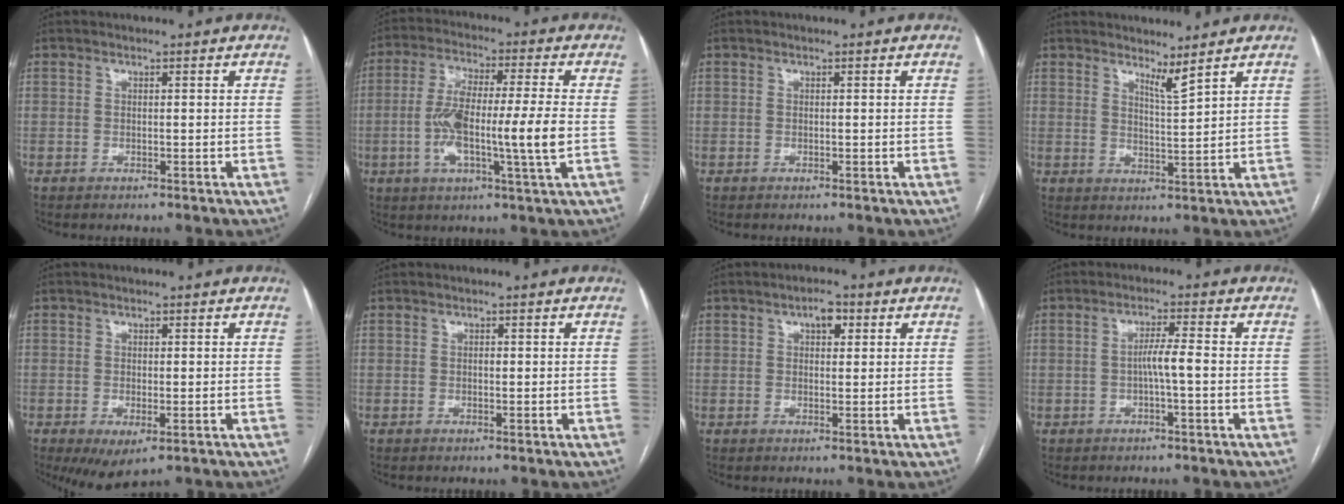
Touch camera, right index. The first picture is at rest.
{"total": 13.1, "force": [-1.9, 0.4, 13.0], "torque": [-0.245, 0.003, -0.040]}
{"total": 0.0}
{"total": 2.7, "force": [2.4, -0.7, 1.1], "torque": [-0.023, -0.019, 0.049]}
{"total": 4.7, "force": [-2.2, 1.8, 3.7], "torque": [-0.053, -0.012, -0.022]}
{"total": 0.5, "force": [0.1, 0.3, 0.4], "torque": [-0.007, 0.000, 0.001]}
{"total": 3.0, "force": [1.4, 1.5, 2.3], "torque": [-0.035, 0.013, 0.021]}
{"total": 3.2, "force": [-0.6, -0.1, 3.2], "torque": [-0.053, 0.004, -0.011]}